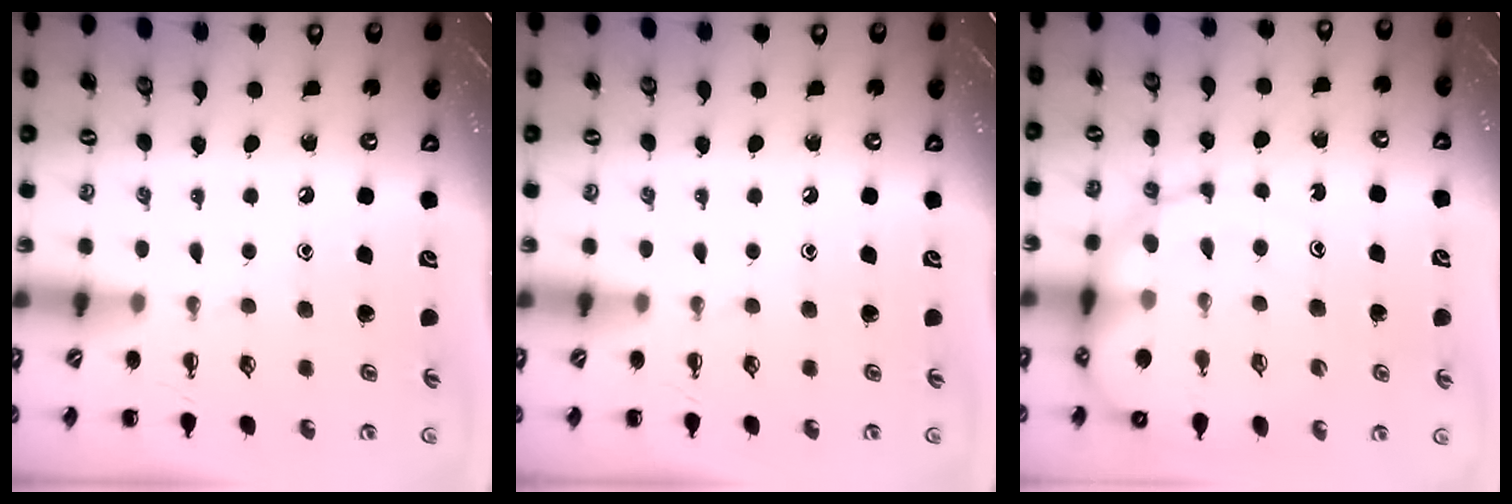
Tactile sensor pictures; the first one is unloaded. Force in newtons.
{"total": 0.0}
{"total": 13.8, "press": 13.3, "slide": 3.9}